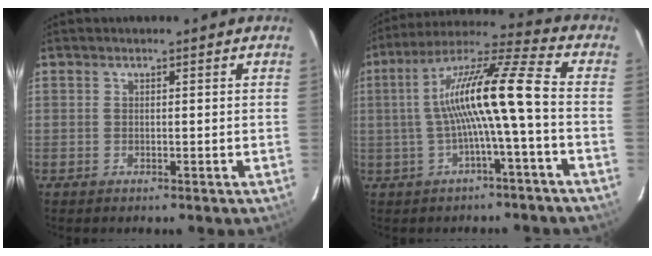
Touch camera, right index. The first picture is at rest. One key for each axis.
{"total": 13.6, "fx": -1.7, "fy": -0.3, "fz": 13.5, "tx": -0.250, "ty": 0.018, "tz": -0.029}